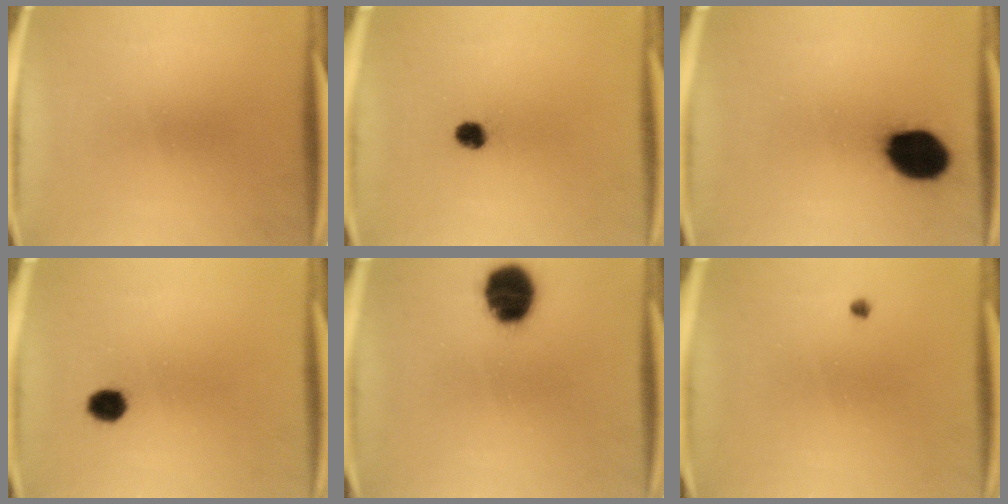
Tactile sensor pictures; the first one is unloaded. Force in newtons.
{"total": 3.2}
{"total": 14.2}
{"total": 3.9}
{"total": 12.8}
{"total": 0.6}